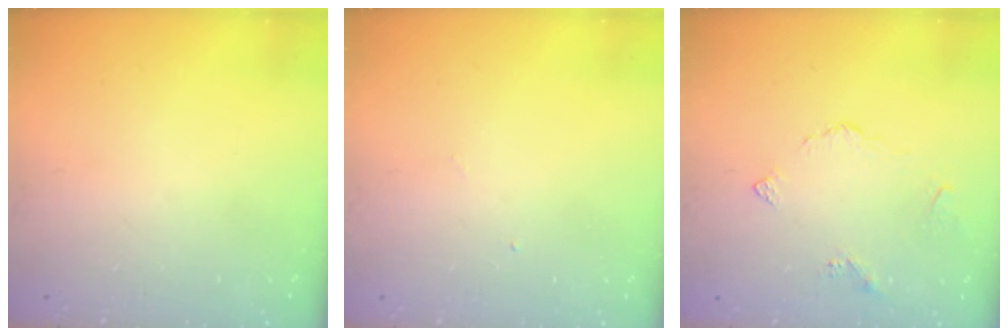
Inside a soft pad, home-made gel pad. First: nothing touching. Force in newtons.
{"total": 3.0, "press": 3.0, "slide": 0.4}
{"total": 3.3, "press": 3.3, "slide": 0.8}